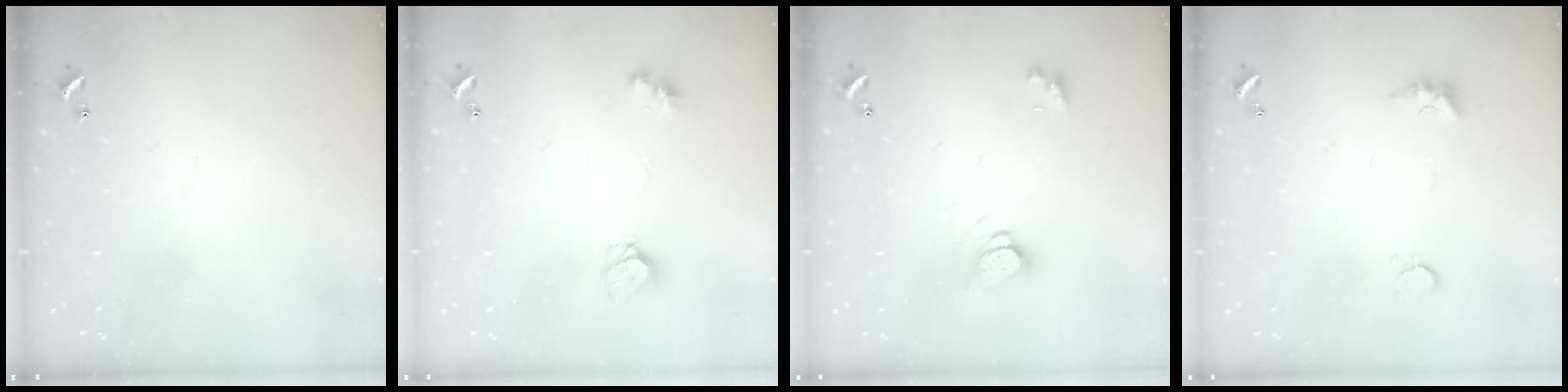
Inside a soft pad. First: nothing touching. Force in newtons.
{"total": 5.0, "press": 5.0, "slide": 0.2}
{"total": 3.5, "press": 3.4, "slide": 0.4}
{"total": 3.3, "press": 3.2, "slide": 0.9}